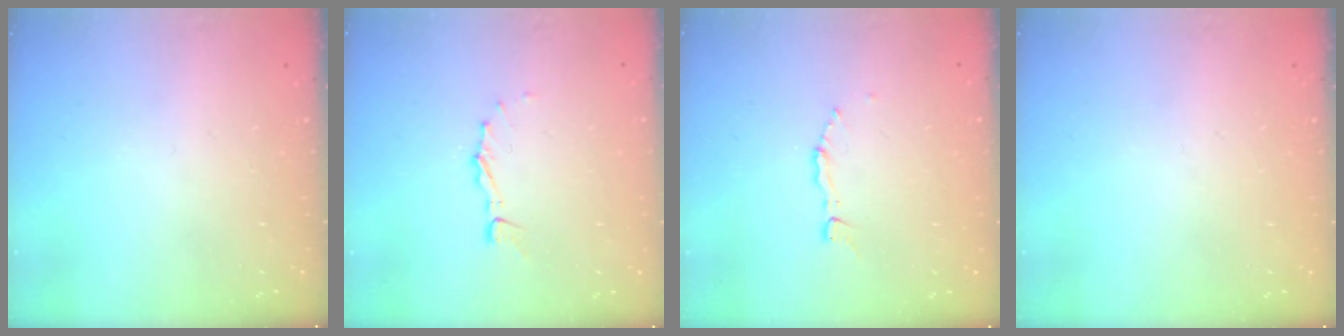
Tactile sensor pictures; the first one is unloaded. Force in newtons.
{"total": 3.9, "press": 3.9, "slide": 0.3}
{"total": 2.7, "press": 2.7, "slide": 0.2}
{"total": 0.0}